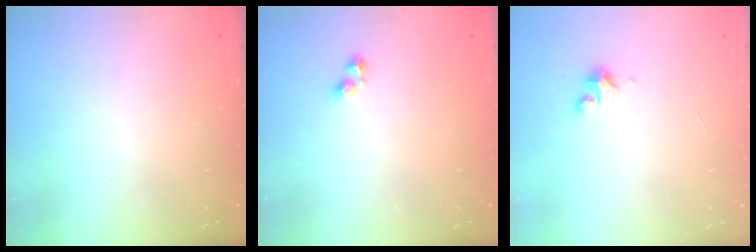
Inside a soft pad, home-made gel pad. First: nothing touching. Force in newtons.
{"total": 1.6, "press": 1.5, "slide": 0.3}
{"total": 2.8, "press": 2.8, "slide": 0.2}